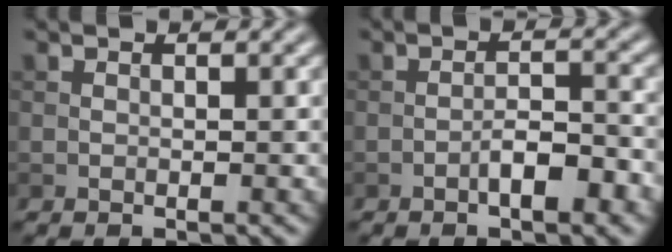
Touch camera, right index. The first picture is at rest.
{"total": 3.6, "force": [-1.7, 1.0, 3.0], "torque": [-0.051, 0.008, -0.030]}